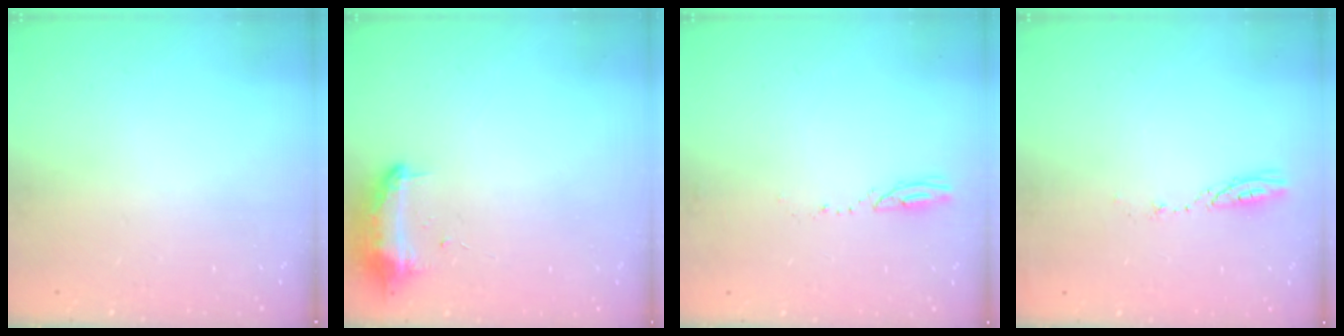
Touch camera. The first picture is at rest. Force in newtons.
{"total": 8.7, "press": 8.7, "slide": 0.3}
{"total": 2.5, "press": 2.4, "slide": 0.3}
{"total": 3.9, "press": 3.9, "slide": 0.4}